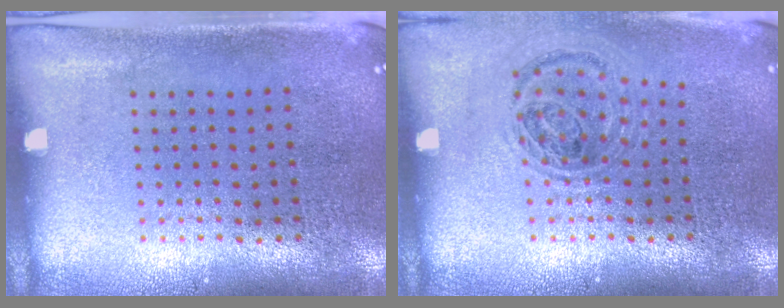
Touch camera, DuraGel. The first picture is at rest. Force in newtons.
{"total": 0.9, "press": 0.9, "slide": 0.2}